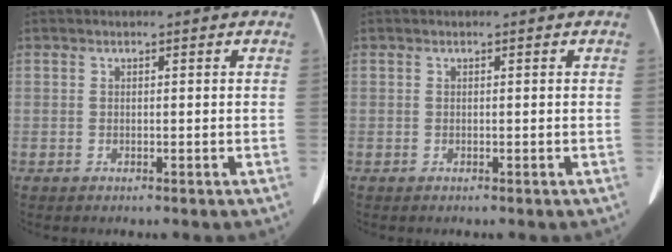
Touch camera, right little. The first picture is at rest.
{"total": 0.0}